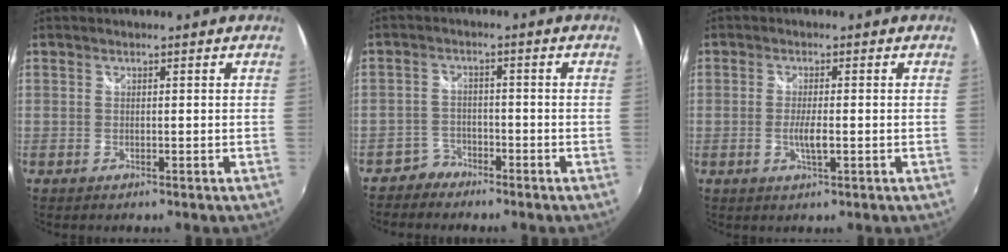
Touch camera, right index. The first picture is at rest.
{"total": 3.6, "force": [-2.9, 2.1, -0.4], "torque": [0.002, 0.013, -0.057]}
{"total": 3.3, "force": [-0.8, 0.5, 3.2], "torque": [-0.060, -0.007, -0.013]}